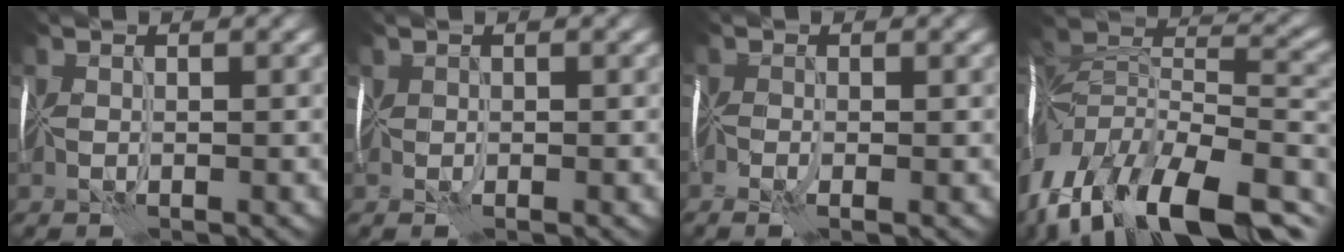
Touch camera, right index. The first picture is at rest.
{"total": 0.6, "force": [-0.2, 0.2, 0.5], "torque": [-0.006, -0.002, -0.005]}
{"total": 2.5, "force": [-1.3, 1.0, 1.9], "torque": [-0.032, -0.002, -0.018]}
{"total": 15.8, "force": [-8.9, 7.2, 10.9], "torque": [-0.219, 0.003, -0.145]}